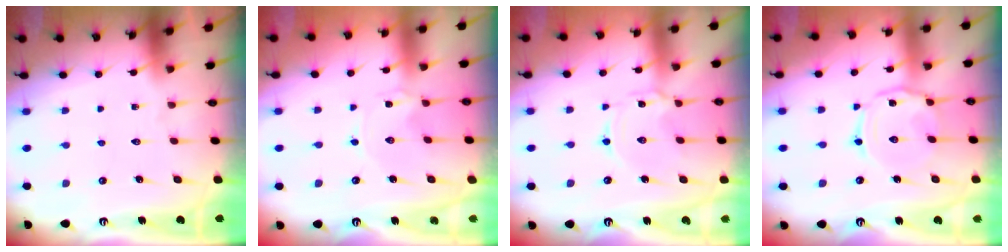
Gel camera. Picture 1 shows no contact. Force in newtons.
{"total": 0.0}
{"total": 1.7, "press": 1.7, "slide": 0.3}
{"total": 5.3, "press": 5.3, "slide": 0.5}